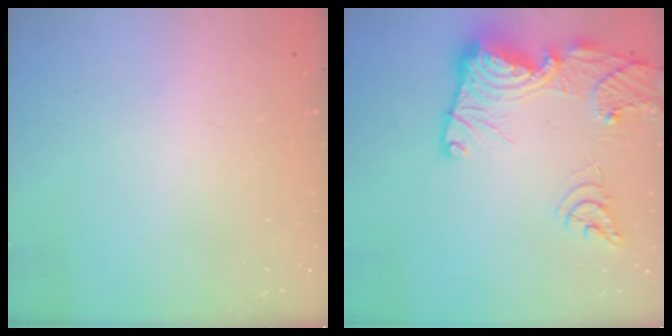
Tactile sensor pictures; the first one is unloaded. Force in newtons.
{"total": 21.8, "press": 21.7, "slide": 2.3}